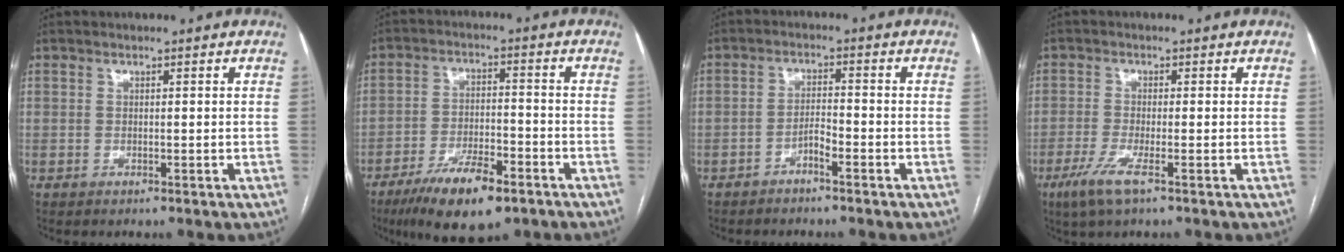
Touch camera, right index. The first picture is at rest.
{"total": 11.8, "force": [-7.5, 3.3, 8.4], "torque": [-0.146, -0.012, -0.124]}
{"total": 2.7, "force": [-2.0, 0.1, 1.8], "torque": [-0.032, 0.005, -0.038]}
{"total": 4.9, "force": [-2.7, 0.3, 4.0], "torque": [-0.085, -0.014, -0.056]}